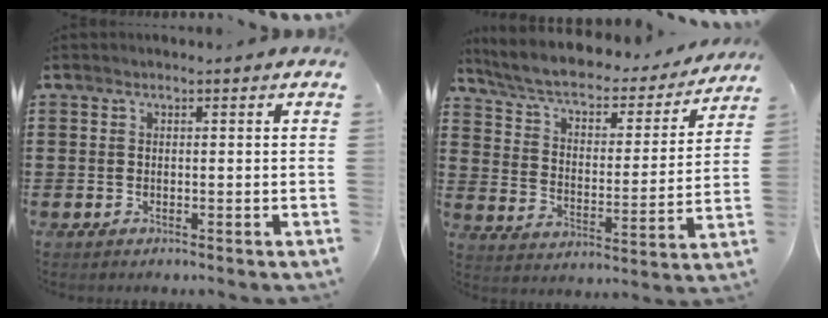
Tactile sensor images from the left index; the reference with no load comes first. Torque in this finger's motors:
{"motor_torque": [0.98, -1.16, 0.29, 0.16]}